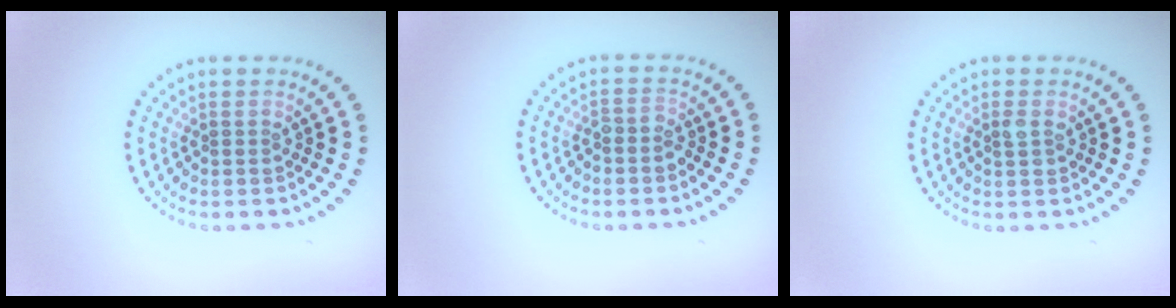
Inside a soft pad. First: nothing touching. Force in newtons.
{"total": 1.1, "press": 0.9, "slide": 0.6}
{"total": 1.1, "press": 1.1, "slide": 0.2}